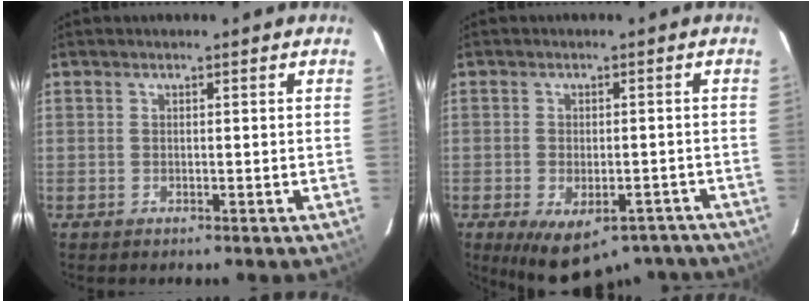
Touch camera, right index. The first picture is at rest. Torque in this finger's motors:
{"motor_torque": [1.35, -0.79, 0.43, 0.10]}